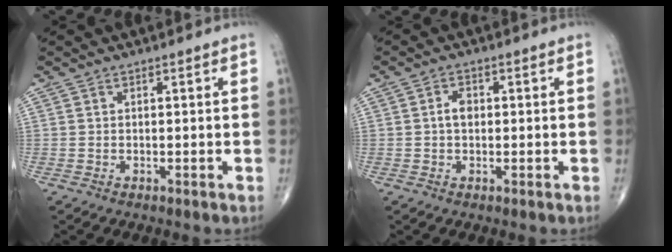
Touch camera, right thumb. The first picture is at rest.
{"total": 2.5, "force": [0.1, 1.7, 1.8], "torque": [-0.029, 0.006, -0.002]}